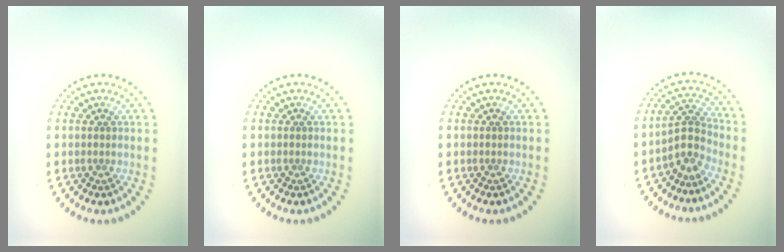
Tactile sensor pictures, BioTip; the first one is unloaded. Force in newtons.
{"total": 0.0}
{"total": 0.0}
{"total": 2.8, "press": 2.0, "slide": 2.0}